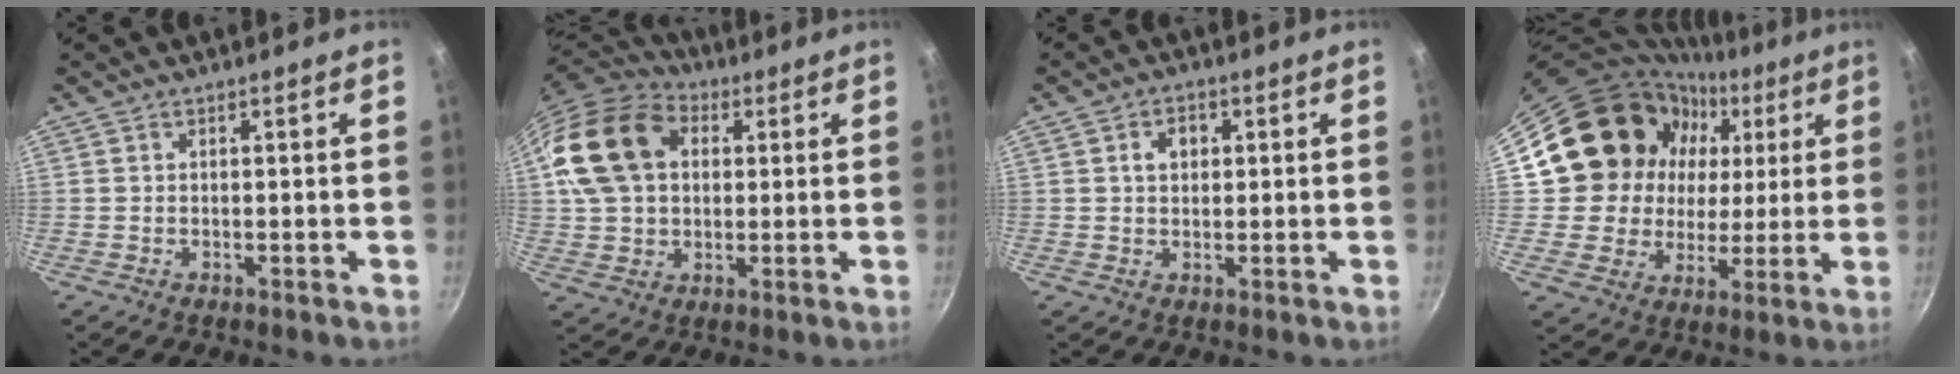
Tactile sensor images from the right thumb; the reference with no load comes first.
{"total": 17.9, "force": [4.2, 13.2, 11.3], "torque": [-0.198, 0.020, 0.065]}
{"total": 3.7, "force": [0.9, 2.9, 2.2], "torque": [-0.016, 0.008, 0.012]}
{"total": 18.6, "force": [5.9, 16.3, 6.7], "torque": [-0.089, 0.003, 0.107]}